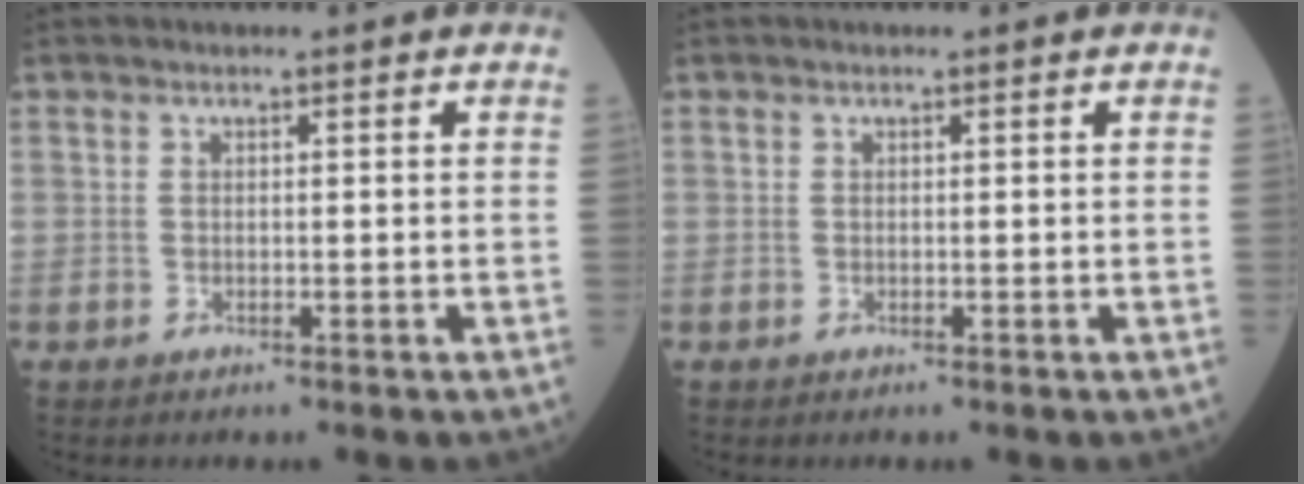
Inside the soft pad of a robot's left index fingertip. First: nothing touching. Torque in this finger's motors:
{"motor_torque": [0.00, 0.00, 0.00, 0.00]}